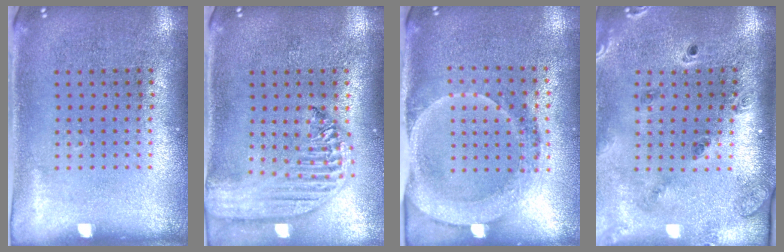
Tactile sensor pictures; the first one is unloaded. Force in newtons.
{"total": 2.4, "press": 2.1, "slide": 1.3}
{"total": 1.8, "press": 1.7, "slide": 0.7}
{"total": 1.4, "press": 1.4, "slide": 0.3}